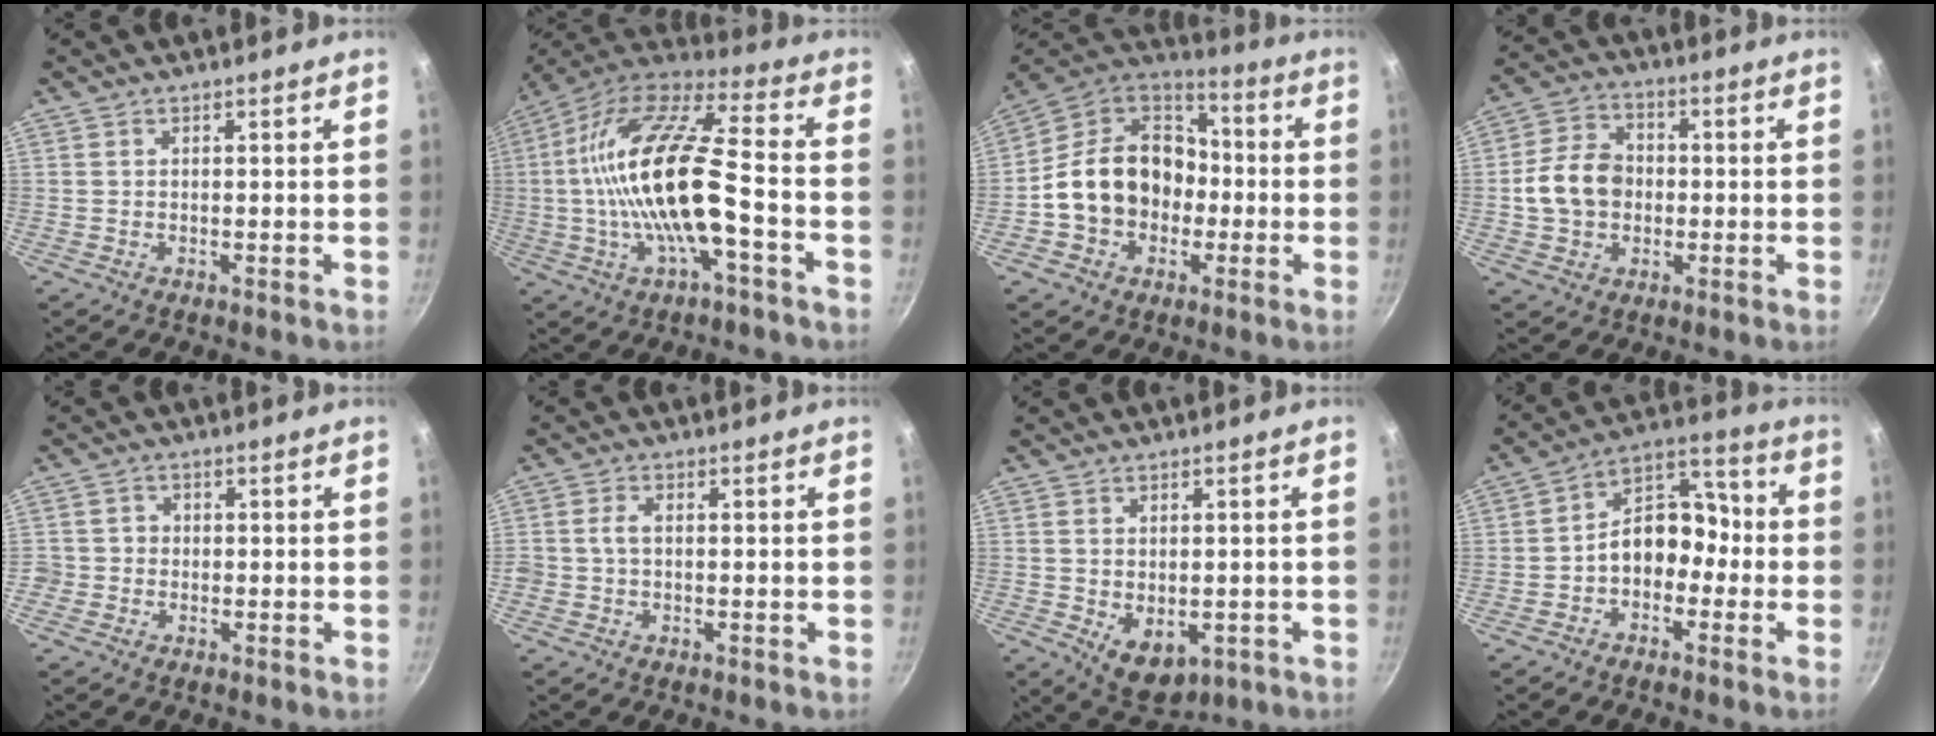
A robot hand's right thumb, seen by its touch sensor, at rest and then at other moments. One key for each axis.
{"total": 21.5, "fx": -3.3, "fy": 7.2, "fz": 20.0, "tx": -0.379, "ty": 0.035, "tz": -0.071}
{"total": 18.7, "fx": -2.3, "fy": 15.1, "fz": 10.9, "tx": -0.165, "ty": 0.057, "tz": -0.045}
{"total": 10.2, "fx": -0.6, "fy": 8.2, "fz": 6.1, "tx": -0.087, "ty": 0.023, "tz": -0.019}
{"total": 2.5, "fx": -0.7, "fy": 2.3, "fz": 0.5, "tx": 0.007, "ty": 0.007, "tz": -0.016}
{"total": 2.5, "fx": -0.1, "fy": 1.8, "fz": 1.8, "tx": -0.029, "ty": 0.010, "tz": -0.003}
{"total": 7.2, "fx": -1.2, "fy": 4.9, "fz": 5.2, "tx": -0.063, "ty": -0.010, "tz": 0.000}
{"total": 10.8, "fx": -2.3, "fy": 7.9, "fz": 6.9, "tx": -0.057, "ty": 0.061, "tz": -0.053}